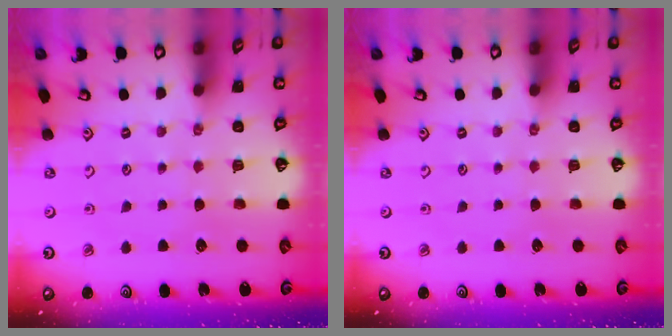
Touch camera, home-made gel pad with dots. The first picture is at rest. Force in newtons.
{"total": 0.0}